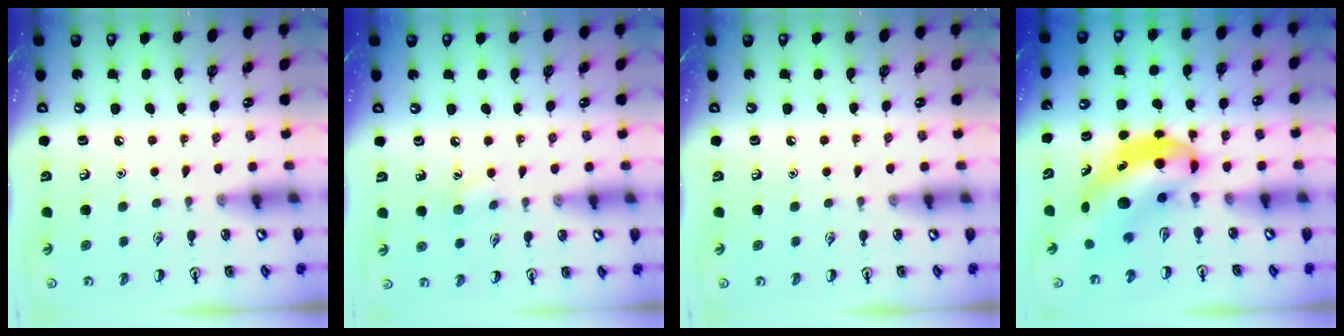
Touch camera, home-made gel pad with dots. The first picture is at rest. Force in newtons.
{"total": 6.2, "press": 5.9, "slide": 1.9}
{"total": 0.0}
{"total": 6.8, "press": 6.6, "slide": 1.9}